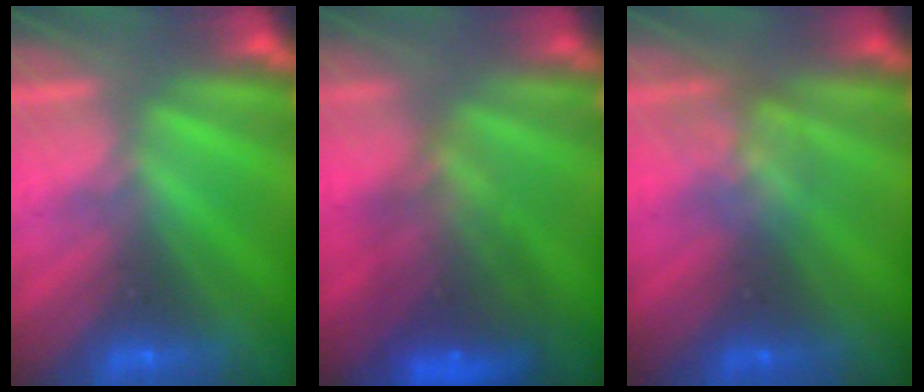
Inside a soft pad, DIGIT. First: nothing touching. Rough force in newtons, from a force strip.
{"total": 9.8}
{"total": 2.5}